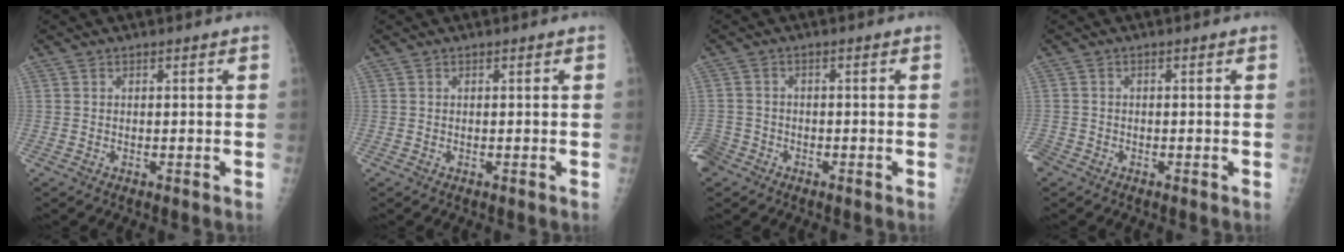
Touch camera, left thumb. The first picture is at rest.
{"total": 0.0}
{"total": 4.5, "force": [-3.1, 3.2, 0.8], "torque": [-0.017, 0.012, -0.062]}
{"total": 2.8, "force": [-1.9, 1.9, 0.8], "torque": [-0.022, 0.001, -0.038]}